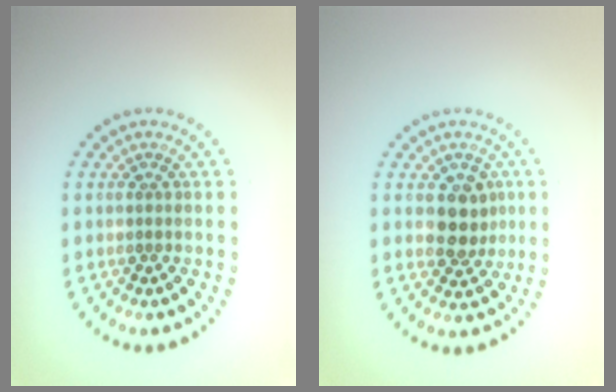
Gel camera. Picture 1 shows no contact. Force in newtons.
{"total": 3.4, "press": 3.2, "slide": 0.9}